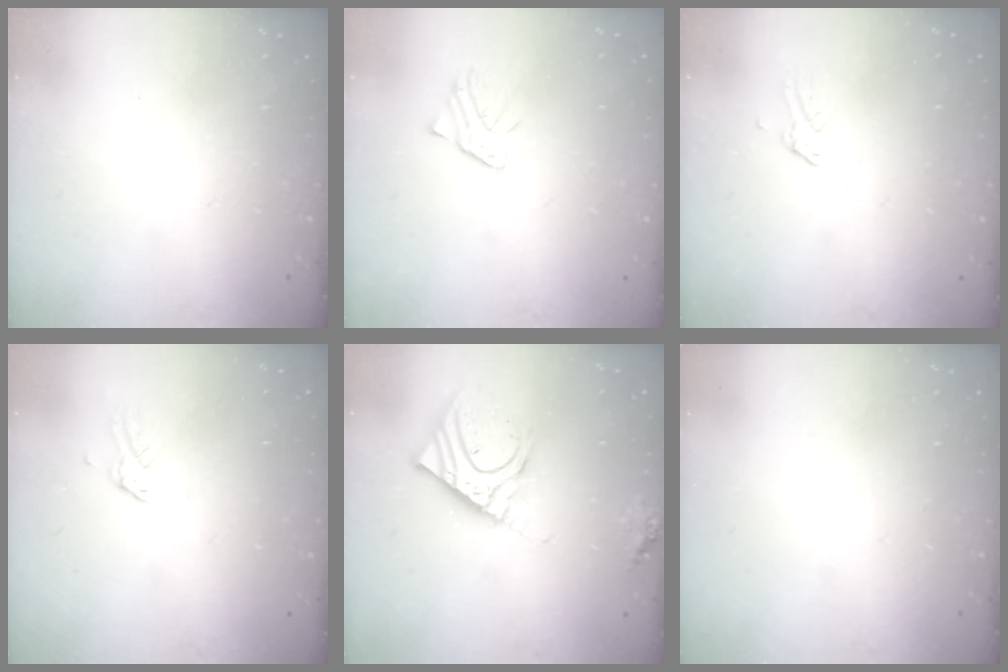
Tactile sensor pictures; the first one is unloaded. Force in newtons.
{"total": 2.2, "press": 2.2, "slide": 0.1}
{"total": 0.0}
{"total": 0.0}
{"total": 14.3, "press": 14.1, "slide": 2.5}
{"total": 0.0}